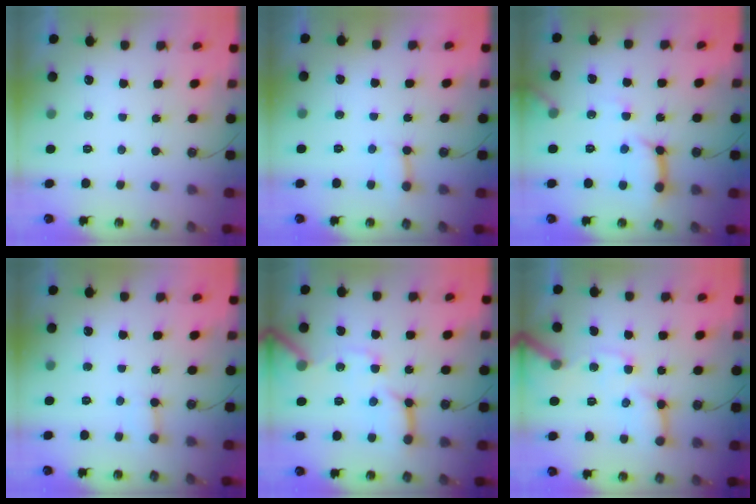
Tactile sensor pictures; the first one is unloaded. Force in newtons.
{"total": 3.4, "press": 3.4, "slide": 0.2}
{"total": 13.8, "press": 13.7, "slide": 1.5}
{"total": 2.5, "press": 2.5, "slide": 0.4}
{"total": 15.8, "press": 15.7, "slide": 1.8}
{"total": 14.4, "press": 14.3, "slide": 1.7}